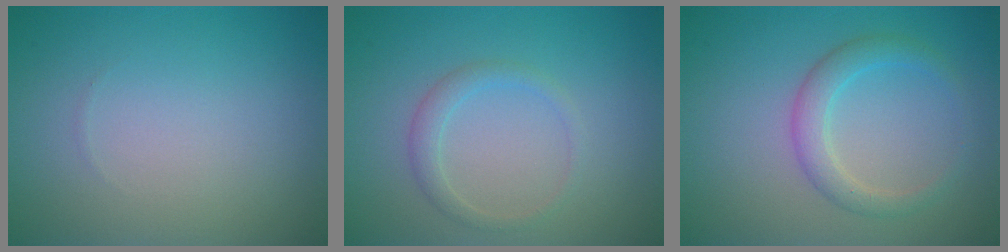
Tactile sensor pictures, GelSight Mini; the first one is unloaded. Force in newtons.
{"total": 1.6, "press": 1.6, "slide": 0.0}
{"total": 2.6, "press": 2.6, "slide": 0.1}